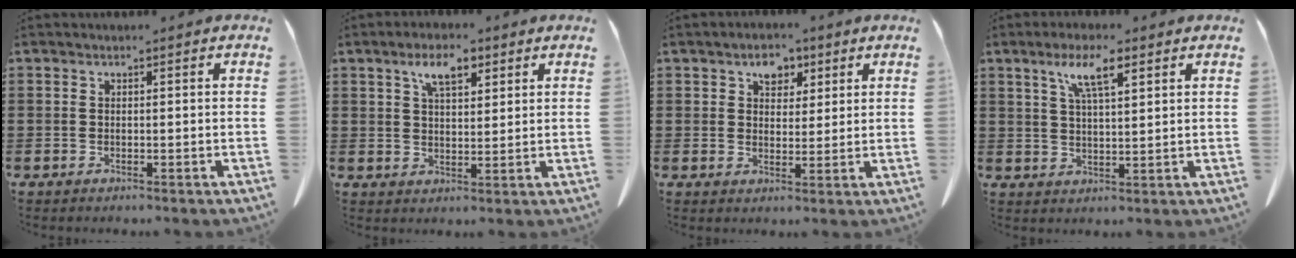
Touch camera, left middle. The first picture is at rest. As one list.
[{"total": 5.7, "force": [3.4, 2.4, 4.0], "torque": [-0.072, 0.004, 0.055]}, {"total": 4.1, "force": [2.5, 2.8, 1.6], "torque": [-0.021, 0.004, 0.040]}, {"total": 6.7, "force": [3.8, 1.5, 5.3], "torque": [-0.107, 0.006, 0.064]}]